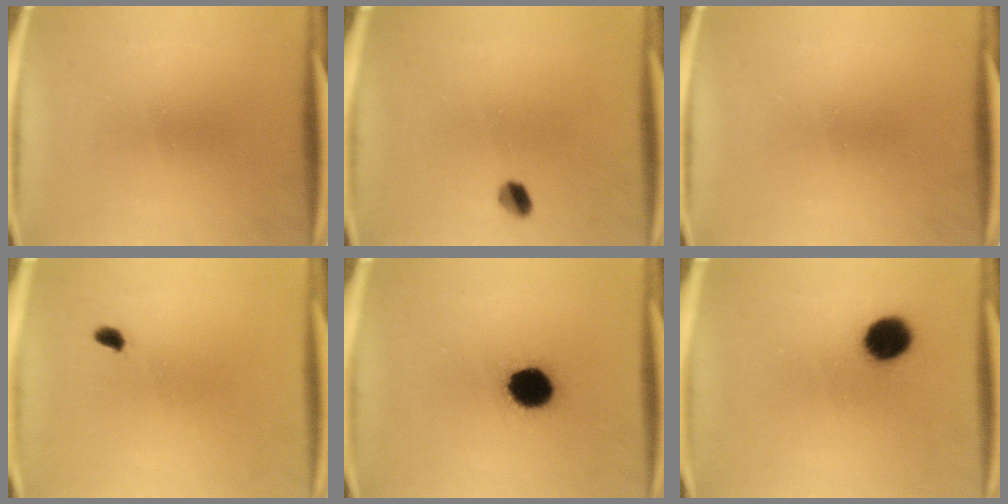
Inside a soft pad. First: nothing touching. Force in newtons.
{"total": 2.7}
{"total": 0.0}
{"total": 1.4}
{"total": 11.6}
{"total": 7.9}